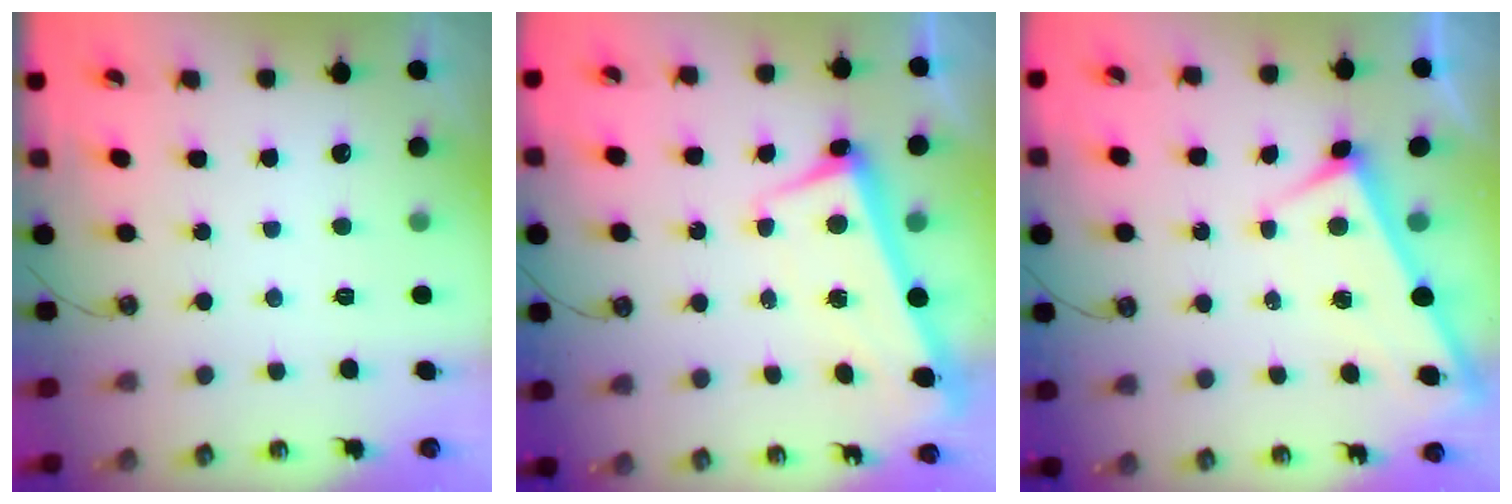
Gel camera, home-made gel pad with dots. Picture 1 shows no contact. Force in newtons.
{"total": 1.3, "press": 0.2, "slide": 1.3}
{"total": 2.6, "press": 2.6, "slide": 0.2}